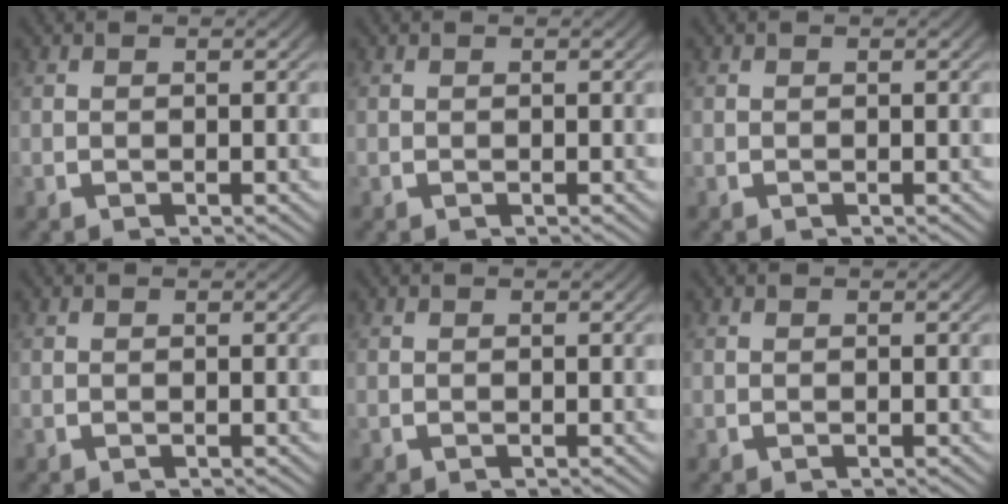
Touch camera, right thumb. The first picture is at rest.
{"total": 0.0}
{"total": 0.0}
{"total": 0.0}
{"total": 0.0}
{"total": 0.0}